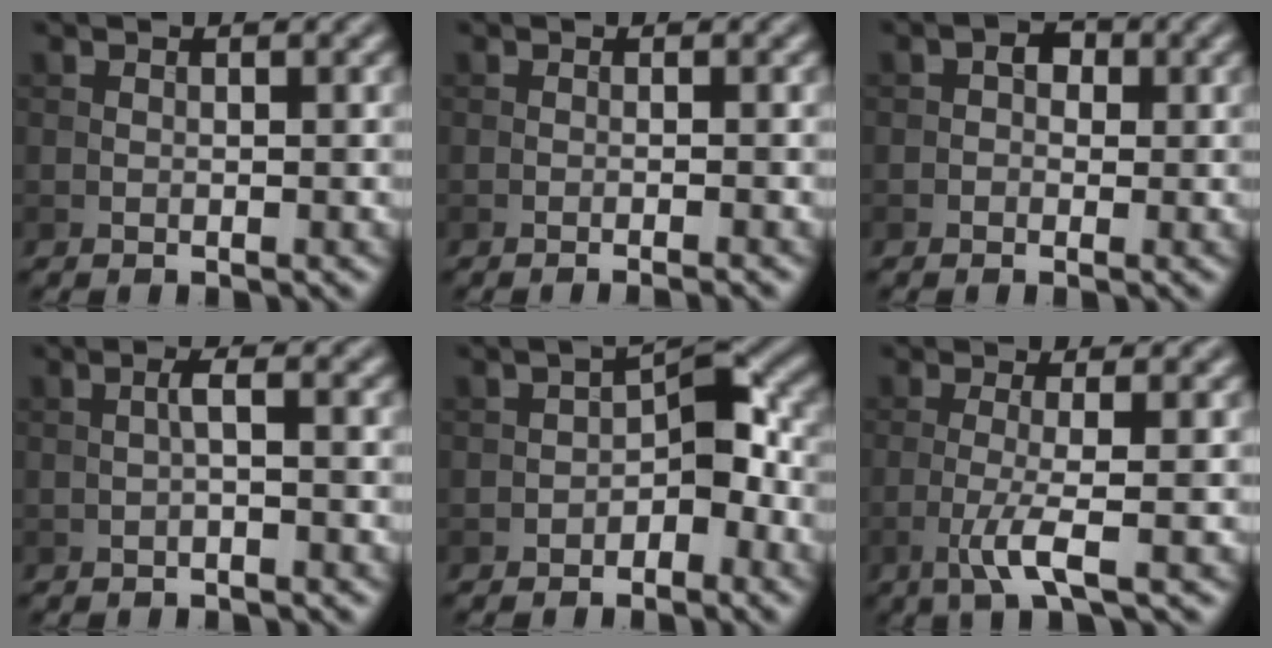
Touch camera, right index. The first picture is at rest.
{"total": 1.7, "force": [-0.6, 0.5, 1.5], "torque": [-0.010, -0.004, -0.017]}
{"total": 1.6, "force": [0.1, 1.3, 0.9], "torque": [-0.006, 0.001, -0.005]}
{"total": 1.3, "force": [-0.3, 0.1, 1.2], "torque": [-0.025, 0.005, -0.005]}
{"total": 4.0, "force": [-1.5, 2.3, 2.9], "torque": [-0.026, 0.014, -0.029]}
{"total": 3.6, "force": [-1.2, 0.5, 3.3], "torque": [-0.064, 0.000, -0.033]}